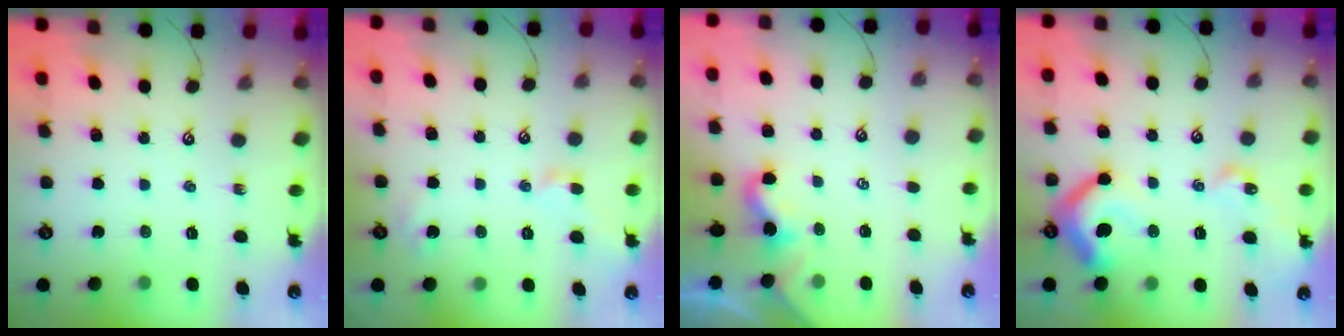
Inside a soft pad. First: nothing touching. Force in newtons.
{"total": 3.3, "press": 3.2, "slide": 0.7}
{"total": 1.8, "press": 1.8, "slide": 0.3}
{"total": 14.9, "press": 14.8, "slide": 0.9}